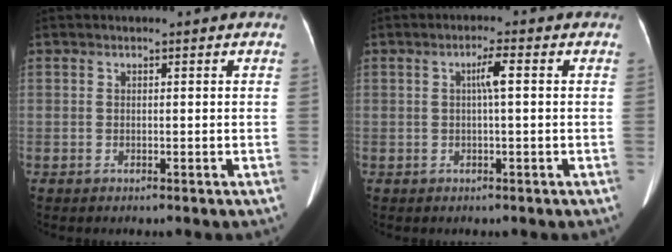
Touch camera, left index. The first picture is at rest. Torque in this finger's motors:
{"motor_torque": [-0.03, -0.19, 0.28, 0.08]}